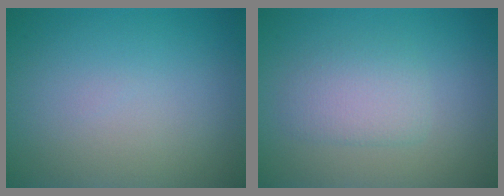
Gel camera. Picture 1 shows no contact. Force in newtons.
{"total": 2.4, "press": 2.4, "slide": 0.4}